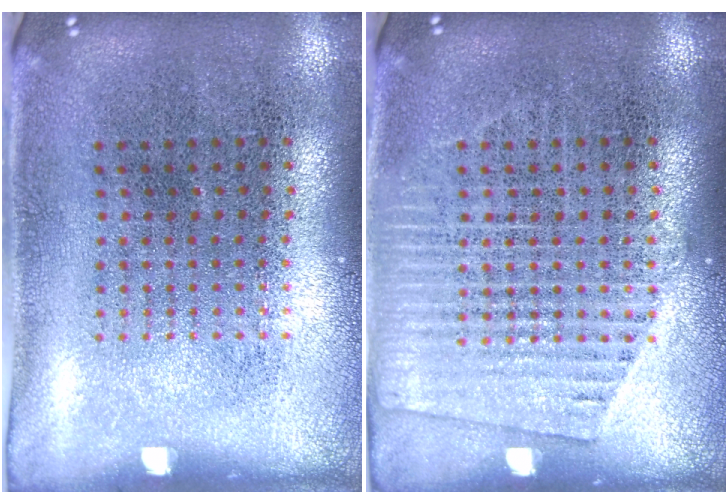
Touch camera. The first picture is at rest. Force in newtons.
{"total": 1.7, "press": 1.6, "slide": 0.3}